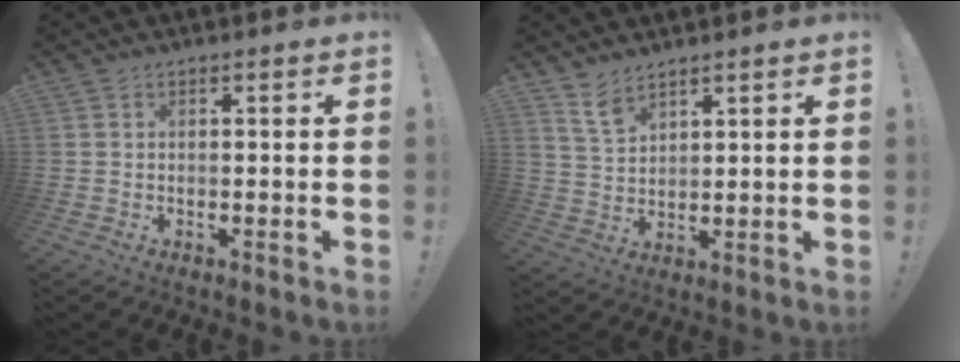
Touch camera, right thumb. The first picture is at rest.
{"total": 6.4, "force": [5.0, 2.7, 2.9], "torque": [-0.048, -0.030, 0.093]}